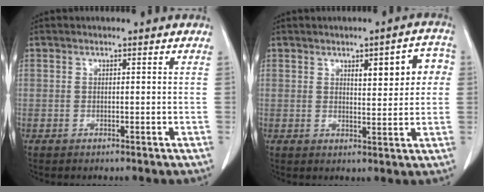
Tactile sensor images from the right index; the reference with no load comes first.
{"total": 7.1, "force": [2.0, 2.0, 6.5], "torque": [-0.080, 0.018, 0.026]}